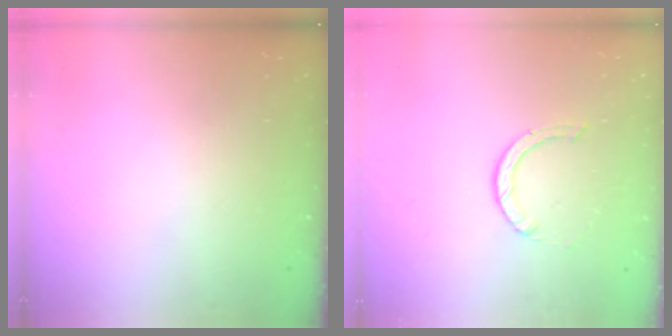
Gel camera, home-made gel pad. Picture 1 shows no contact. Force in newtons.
{"total": 0.8, "press": 0.8, "slide": 0.1}